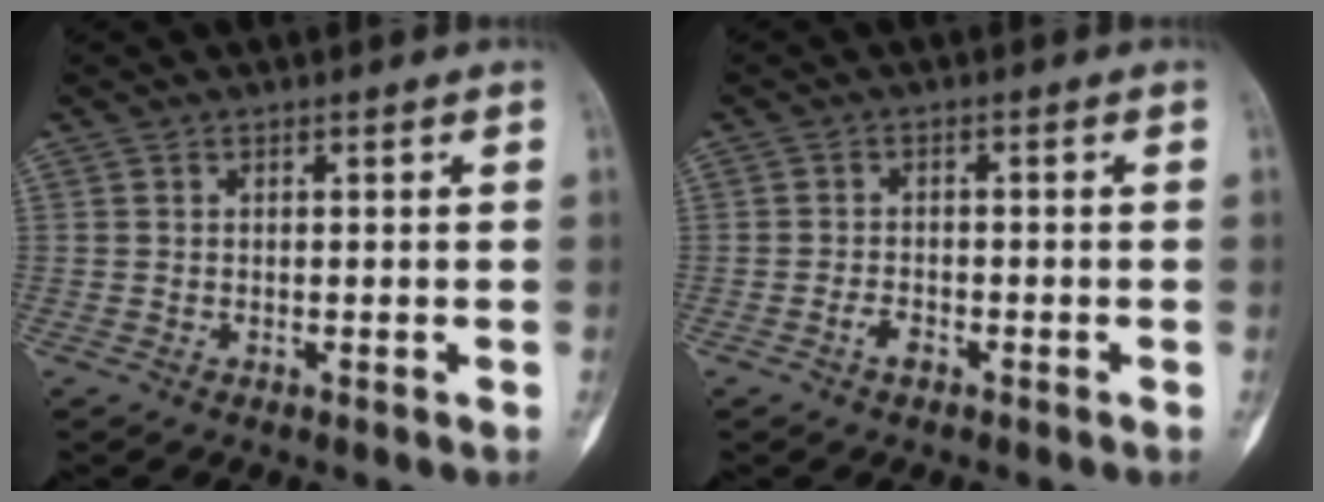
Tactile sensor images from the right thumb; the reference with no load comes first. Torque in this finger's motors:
{"motor_torque": [1.66, 1.09, 0.43, -0.62, 0.09]}